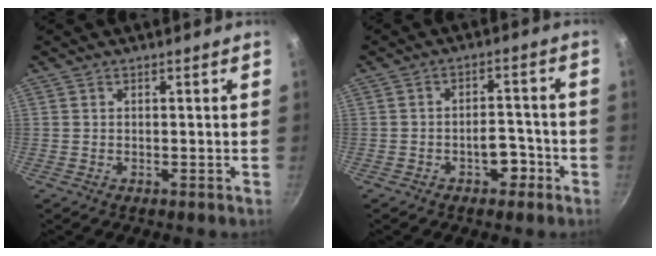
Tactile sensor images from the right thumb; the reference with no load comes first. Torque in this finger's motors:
{"motor_torque": [3.24, 1.77, 1.48, -1.29, 0.43]}